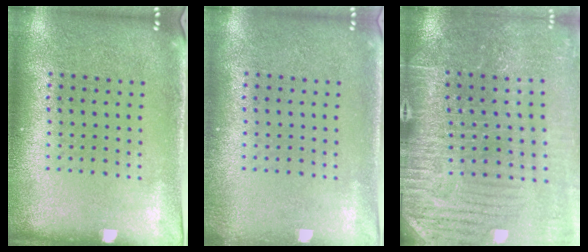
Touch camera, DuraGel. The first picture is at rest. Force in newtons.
{"total": 0.6, "press": 0.6, "slide": 0.1}
{"total": 3.9, "press": 3.9, "slide": 0.6}